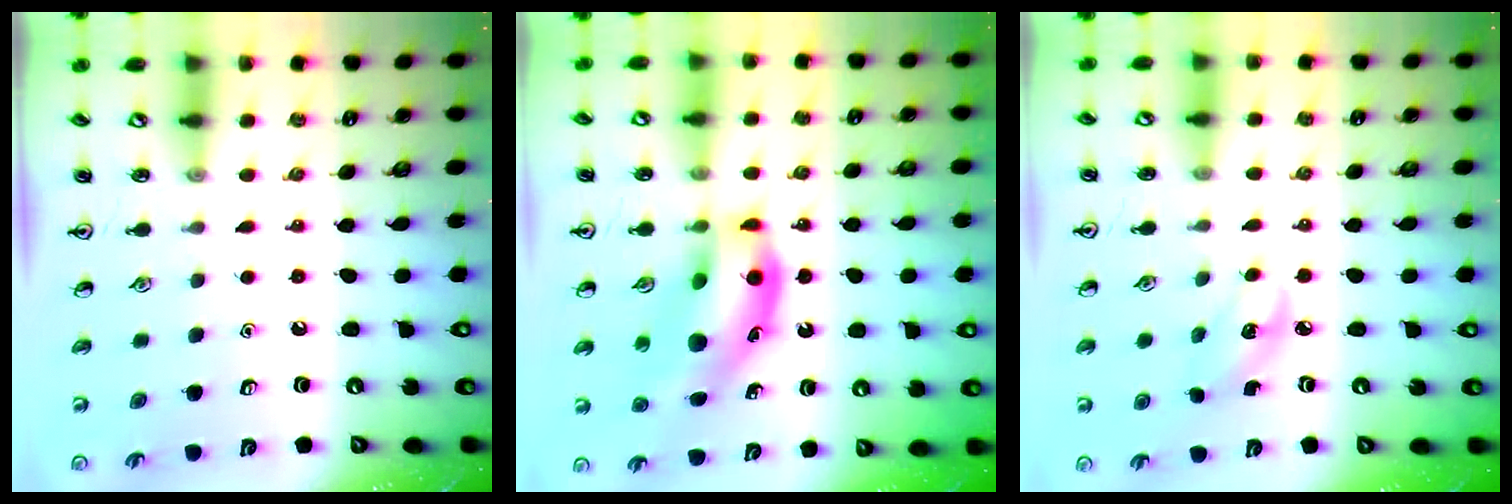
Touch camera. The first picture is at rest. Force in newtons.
{"total": 16.5, "press": 16.0, "slide": 3.7}
{"total": 2.8, "press": 2.7, "slide": 0.8}